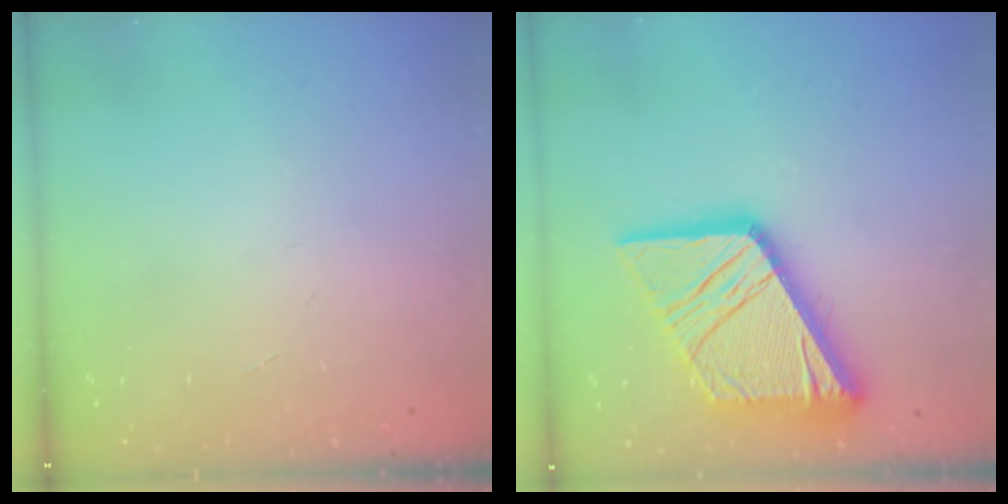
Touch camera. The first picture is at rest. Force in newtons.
{"total": 25.0, "press": 24.8, "slide": 2.8}